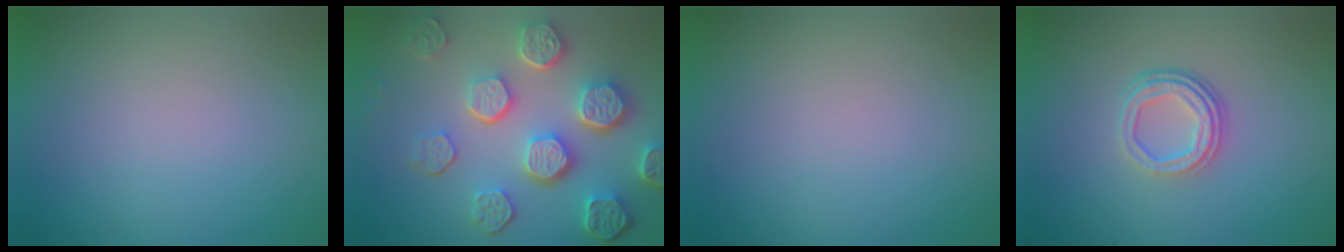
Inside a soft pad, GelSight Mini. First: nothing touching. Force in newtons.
{"total": 8.4, "press": 6.2, "slide": 5.7}
{"total": 0.0}
{"total": 3.6, "press": 2.6, "slide": 2.4}